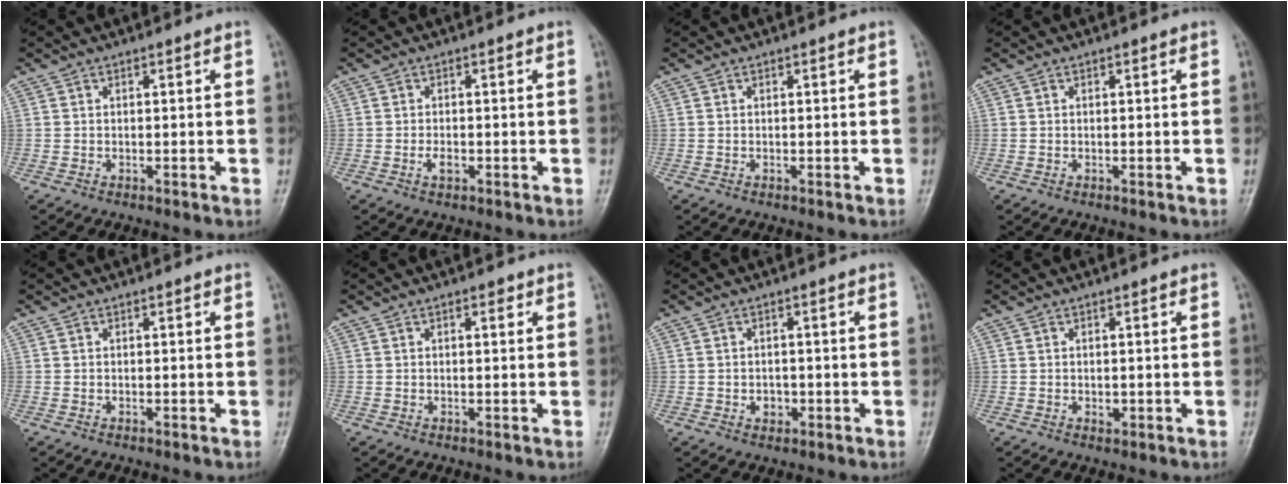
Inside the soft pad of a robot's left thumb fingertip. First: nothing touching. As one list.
[{"total": 1.7, "force": [-0.6, 1.0, 1.3], "torque": [-0.022, 0.000, -0.012]}, {"total": 0.0}, {"total": 0.0}, {"total": 0.0}, {"total": 1.4, "force": [0.7, 0.6, 1.1], "torque": [-0.012, 0.000, 0.008]}, {"total": 2.2, "force": [-0.6, 1.8, 1.1], "torque": [-0.005, 0.003, -0.005]}, {"total": 1.1, "force": [0.0, 0.8, 0.7], "torque": [-0.007, -0.001, 0.001]}]